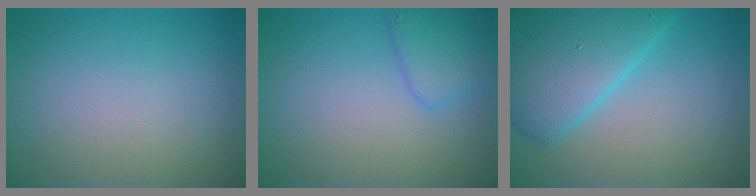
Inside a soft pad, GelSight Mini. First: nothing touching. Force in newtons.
{"total": 2.5, "press": 2.5, "slide": 0.2}
{"total": 7.3, "press": 7.3, "slide": 0.3}